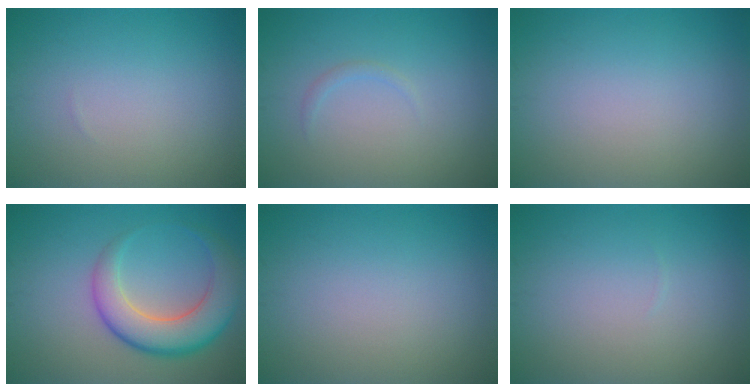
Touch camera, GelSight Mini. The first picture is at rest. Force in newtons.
{"total": 0.7, "press": 0.7, "slide": 0.1}
{"total": 0.0}
{"total": 6.5, "press": 6.5, "slide": 0.2}
{"total": 0.0}
{"total": 0.0}